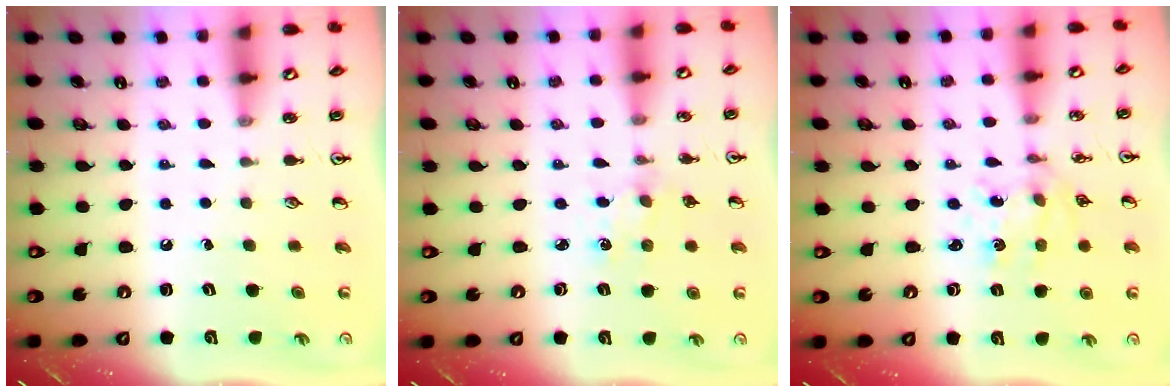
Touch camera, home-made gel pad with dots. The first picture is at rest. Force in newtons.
{"total": 2.2, "press": 2.2, "slide": 0.2}
{"total": 2.6, "press": 2.4, "slide": 0.9}